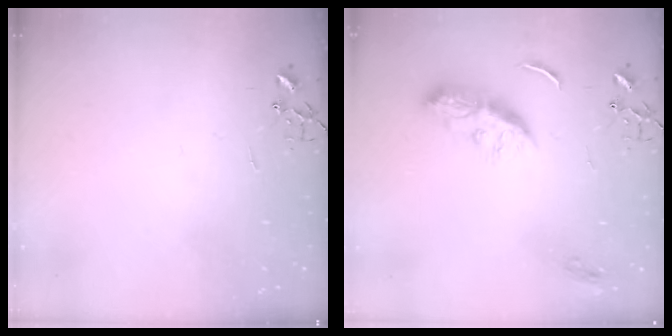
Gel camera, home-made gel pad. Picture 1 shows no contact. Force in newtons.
{"total": 10.9, "press": 10.9, "slide": 0.7}